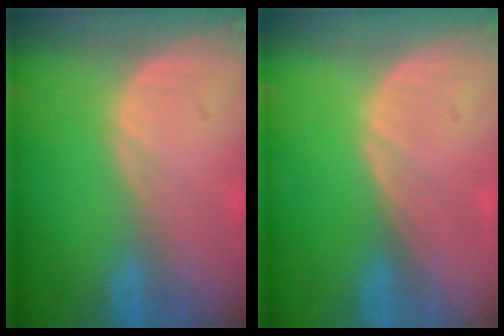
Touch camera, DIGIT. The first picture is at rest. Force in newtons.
{"total": 0.0}